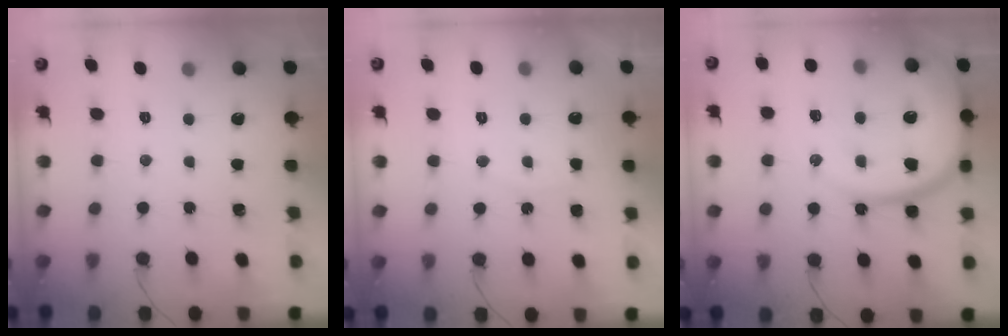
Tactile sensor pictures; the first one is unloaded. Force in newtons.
{"total": 6.8, "press": 6.8, "slide": 0.6}
{"total": 22.1, "press": 21.7, "slide": 4.4}